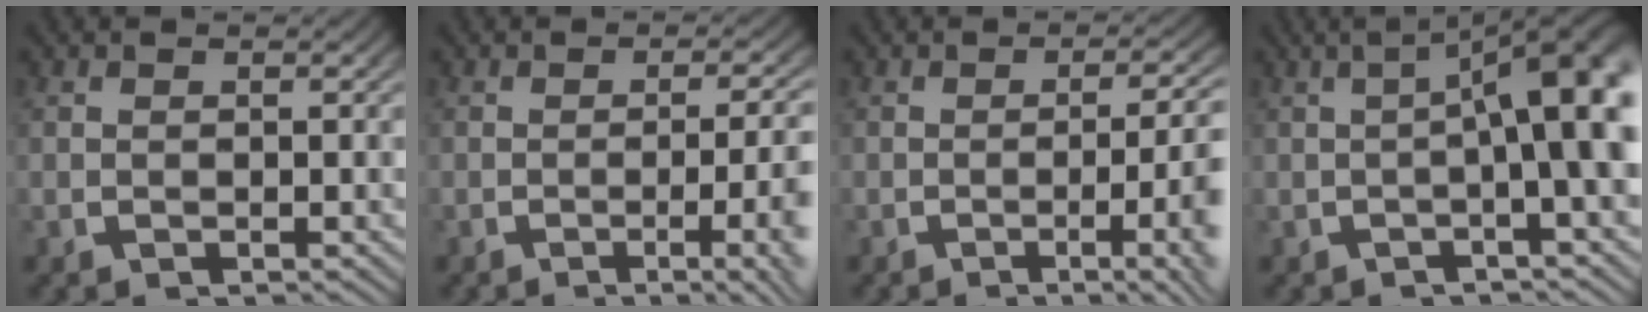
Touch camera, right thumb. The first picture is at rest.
{"total": 5.4, "force": [-2.4, 1.3, 4.6], "torque": [-0.068, -0.002, -0.037]}
{"total": 6.2, "force": [-2.6, 1.7, 5.3], "torque": [-0.083, -0.005, -0.037]}
{"total": 9.0, "force": [1.3, 3.3, 8.3], "torque": [-0.106, 0.027, 0.004]}